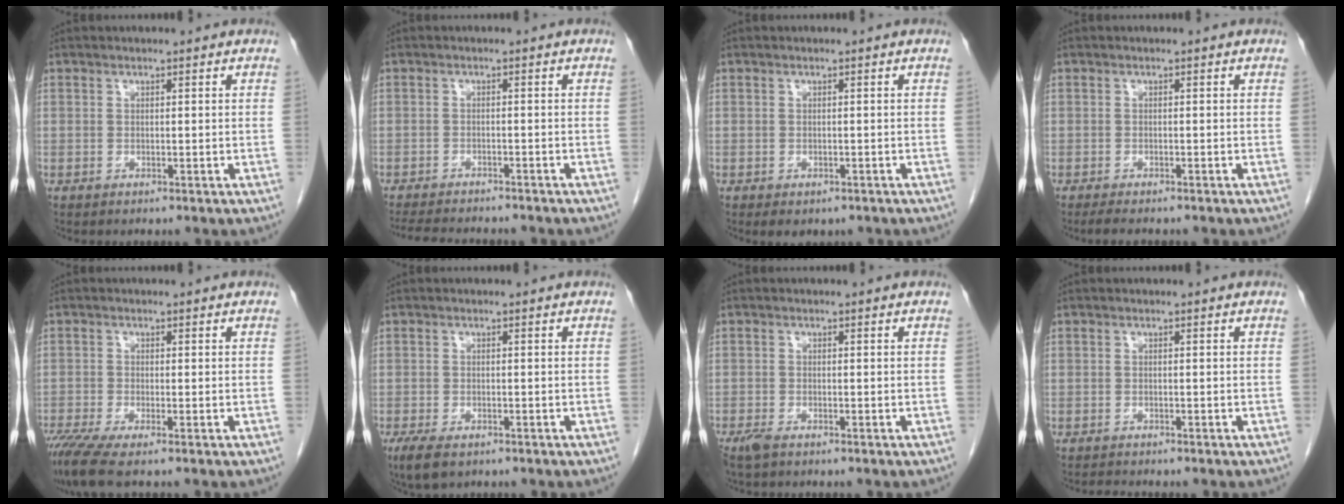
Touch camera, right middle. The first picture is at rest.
{"total": 10.5, "force": [-9.4, 2.0, 4.4], "torque": [-0.068, -0.014, -0.127]}
{"total": 3.0, "force": [-2.1, 1.6, 1.3], "torque": [-0.012, -0.004, -0.022]}
{"total": 3.3, "force": [-2.8, 0.7, 1.7], "torque": [-0.029, -0.010, -0.038]}
{"total": 4.8, "force": [-3.4, 0.2, 3.4], "torque": [-0.065, -0.015, -0.065]}
{"total": 4.0, "force": [-2.5, 1.7, 2.6], "torque": [-0.059, -0.010, -0.038]}
{"total": 2.3, "force": [-1.7, 0.7, 1.3], "torque": [-0.033, -0.007, -0.030]}
{"total": 1.0, "force": [-1.0, 0.0, 0.1], "torque": [-0.012, -0.007, -0.014]}